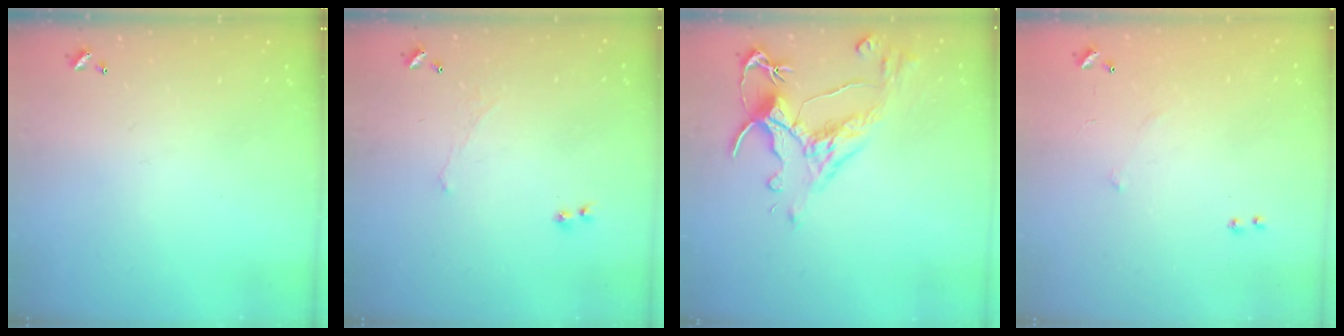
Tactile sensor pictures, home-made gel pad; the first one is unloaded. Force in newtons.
{"total": 1.1, "press": 0.7, "slide": 0.9}
{"total": 4.0, "press": 3.7, "slide": 1.4}
{"total": 5.9, "press": 5.9, "slide": 0.8}